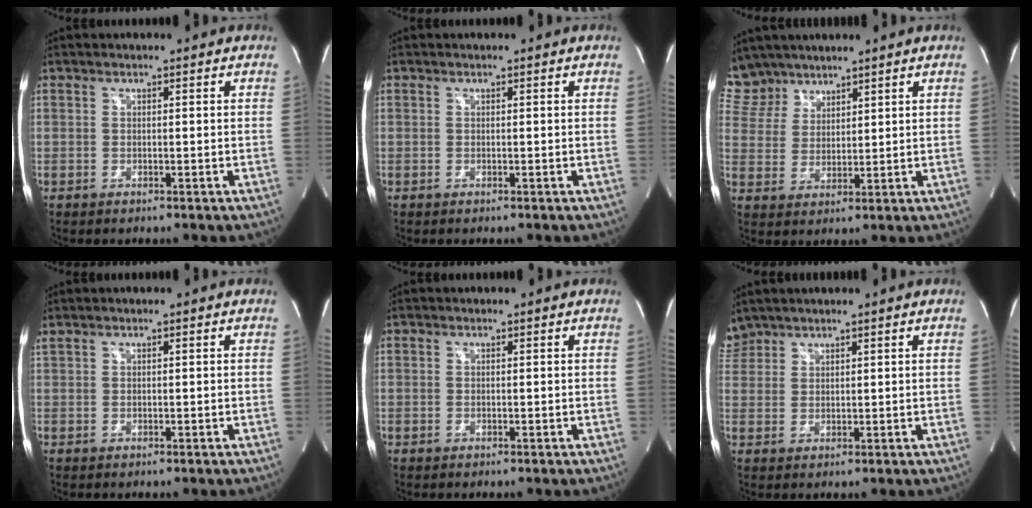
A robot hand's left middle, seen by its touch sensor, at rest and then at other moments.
{"total": 0.0}
{"total": 7.4, "force": [6.5, 3.7, 0.2], "torque": [-0.007, 0.009, 0.138]}
{"total": 0.7, "force": [0.6, 0.0, 0.3], "torque": [-0.023, 0.019, 0.022]}
{"total": 0.0}
{"total": 3.6, "force": [3.3, 1.4, -0.1], "torque": [-0.003, 0.017, 0.072]}